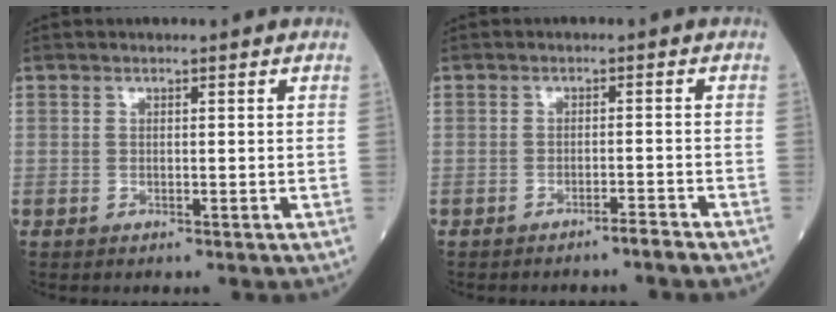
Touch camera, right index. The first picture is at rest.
{"total": 2.3, "force": [-2.0, -0.5, 1.0], "torque": [-0.016, 0.002, -0.030]}